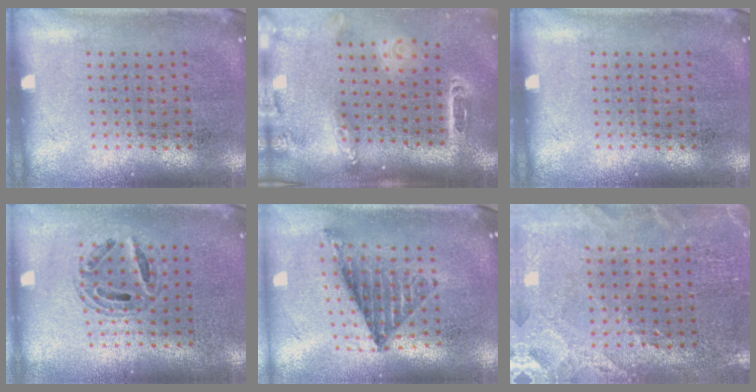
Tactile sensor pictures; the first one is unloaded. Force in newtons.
{"total": 2.6, "press": 1.8, "slide": 1.8}
{"total": 0.0}
{"total": 0.8, "press": 0.8, "slide": 0.2}
{"total": 1.0, "press": 1.0, "slide": 0.2}
{"total": 0.9, "press": 0.8, "slide": 0.2}